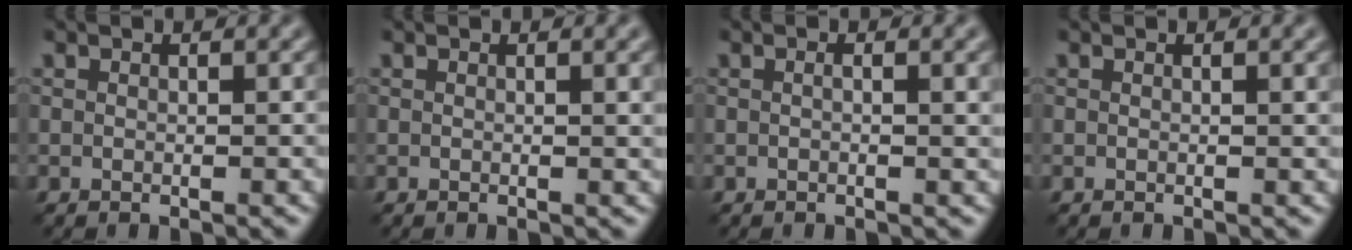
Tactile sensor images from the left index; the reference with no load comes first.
{"total": 2.0, "force": [0.6, 0.7, 1.8], "torque": [-0.014, 0.006, 0.005]}
{"total": 2.6, "force": [0.5, 0.9, 2.4], "torque": [-0.027, 0.003, 0.003]}
{"total": 1.2, "force": [0.4, 0.4, 1.1], "torque": [-0.007, 0.005, 0.003]}